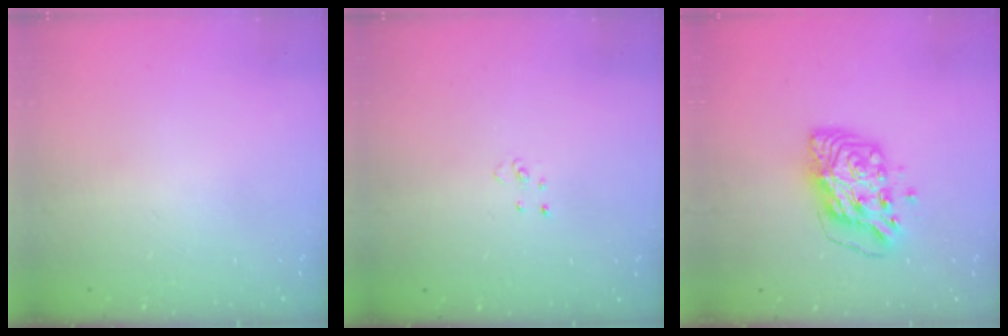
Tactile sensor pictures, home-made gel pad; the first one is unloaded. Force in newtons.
{"total": 2.9, "press": 2.9, "slide": 0.2}
{"total": 10.0, "press": 9.9, "slide": 1.4}